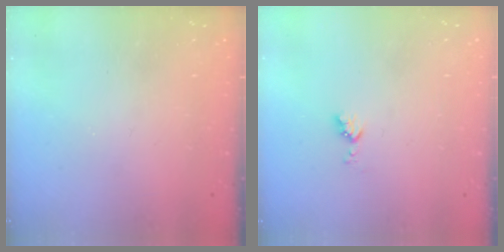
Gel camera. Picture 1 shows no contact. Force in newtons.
{"total": 3.9, "press": 3.9, "slide": 0.5}